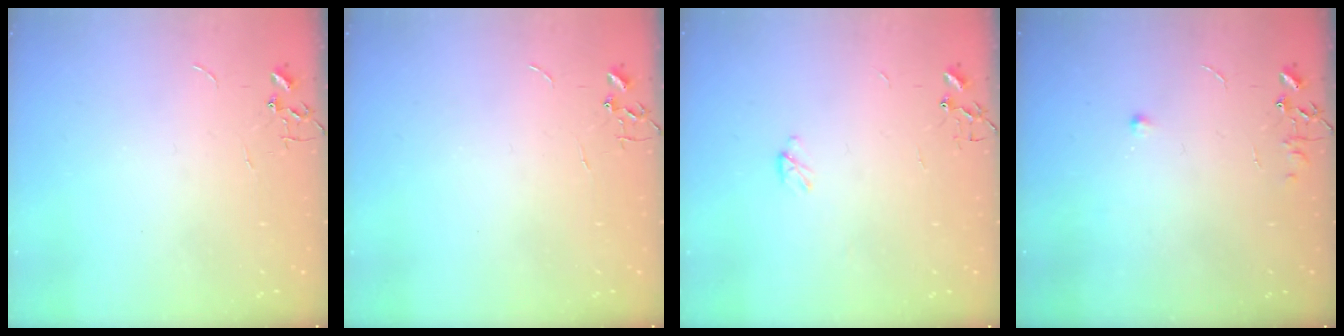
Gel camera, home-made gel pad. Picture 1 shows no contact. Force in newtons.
{"total": 0.0}
{"total": 2.9, "press": 2.9, "slide": 0.4}
{"total": 5.1, "press": 5.0, "slide": 0.7}